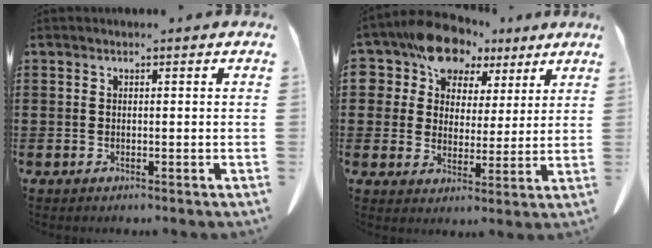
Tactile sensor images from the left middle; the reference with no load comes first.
{"total": 10.5, "force": [8.0, 6.4, 2.5], "torque": [-0.083, -0.029, 0.152]}